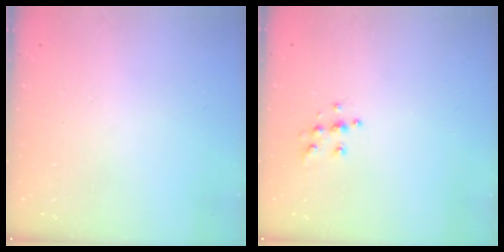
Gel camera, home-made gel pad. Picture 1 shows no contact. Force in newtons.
{"total": 5.9, "press": 5.9, "slide": 0.2}